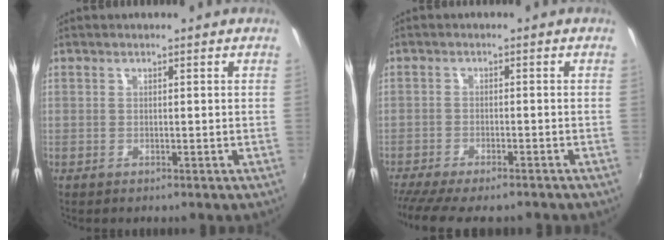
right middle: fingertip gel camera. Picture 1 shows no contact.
{"total": 10.8, "force": [-9.2, 2.0, 5.2], "torque": [-0.118, -0.037, -0.150]}